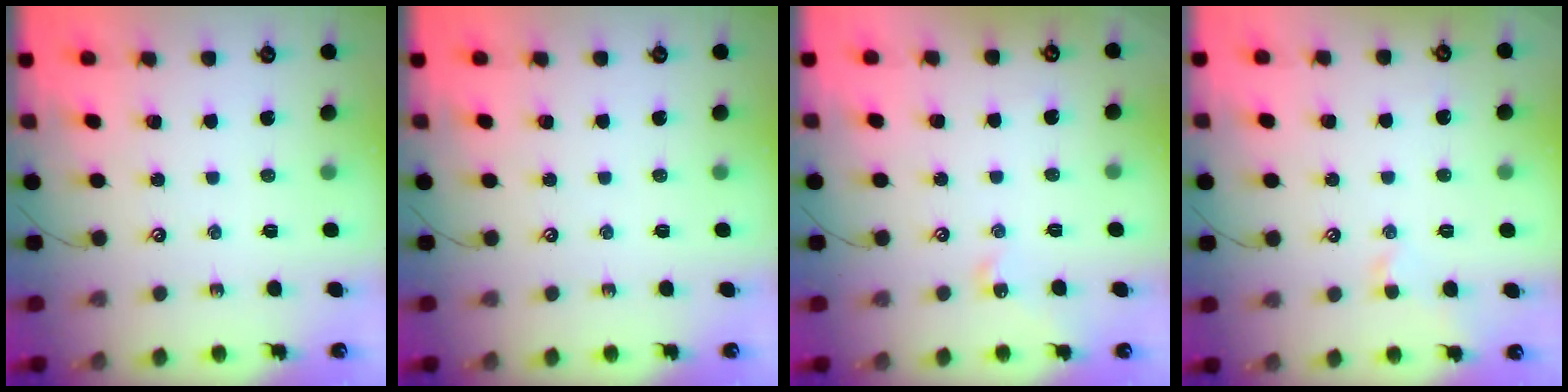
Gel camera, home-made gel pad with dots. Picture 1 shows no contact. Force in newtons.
{"total": 0.0}
{"total": 3.0, "press": 2.9, "slide": 0.5}
{"total": 0.8, "press": 0.5, "slide": 0.7}